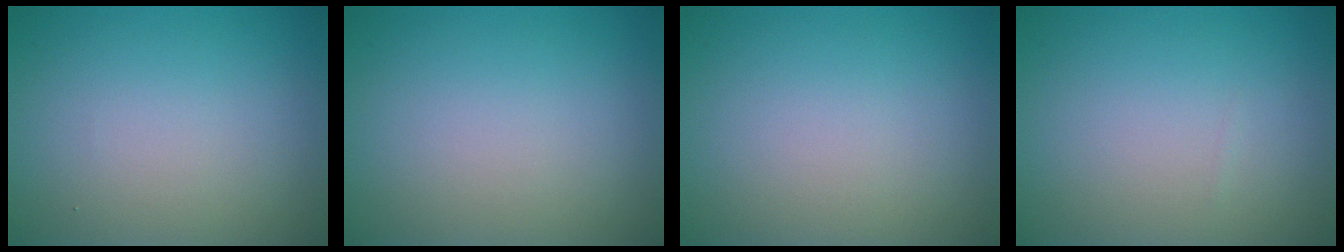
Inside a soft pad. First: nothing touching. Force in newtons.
{"total": 0.0}
{"total": 0.0}
{"total": 0.0}